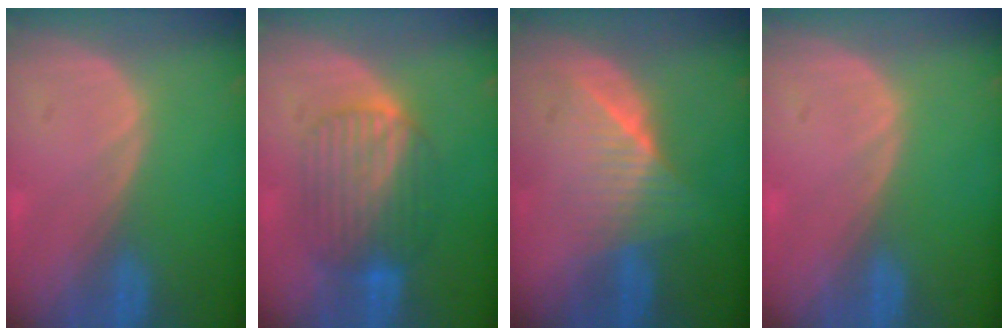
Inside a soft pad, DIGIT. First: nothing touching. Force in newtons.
{"total": 7.4, "press": 7.3, "slide": 0.3}
{"total": 6.4, "press": 6.0, "slide": 2.2}
{"total": 0.5, "press": 0.1, "slide": 0.5}